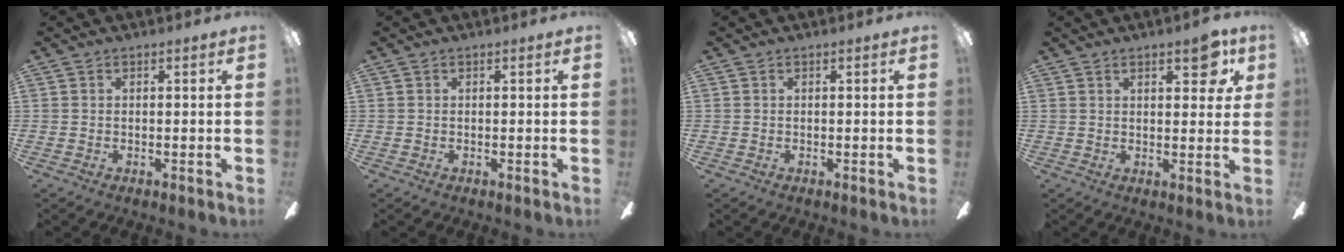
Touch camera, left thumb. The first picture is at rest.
{"total": 0.0}
{"total": 0.0}
{"total": 7.0, "force": [3.5, 2.9, 5.3], "torque": [-0.066, -0.008, 0.054]}